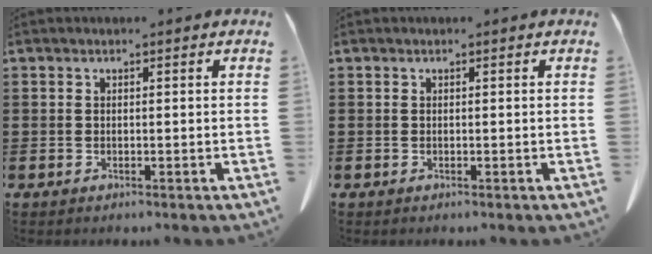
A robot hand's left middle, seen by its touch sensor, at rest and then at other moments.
{"total": 0.0}